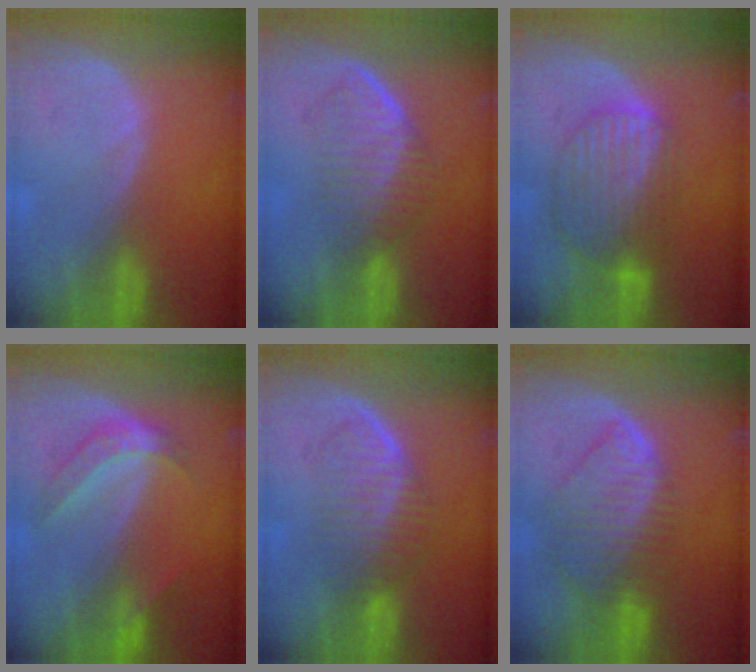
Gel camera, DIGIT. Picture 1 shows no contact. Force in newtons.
{"total": 7.0, "press": 6.1, "slide": 3.4}
{"total": 8.8, "press": 7.8, "slide": 4.2}
{"total": 5.9, "press": 4.9, "slide": 3.3}
{"total": 6.1, "press": 6.1, "slide": 1.1}
{"total": 9.2, "press": 7.9, "slide": 4.6}